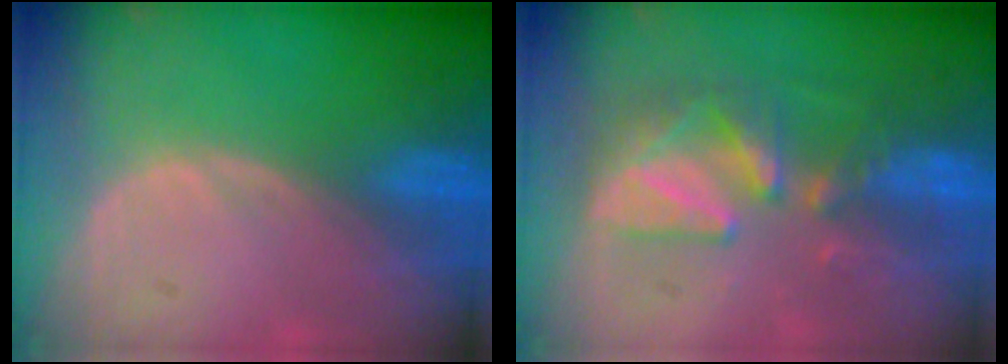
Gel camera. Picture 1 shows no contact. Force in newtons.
{"total": 8.4, "press": 7.7, "slide": 3.4}